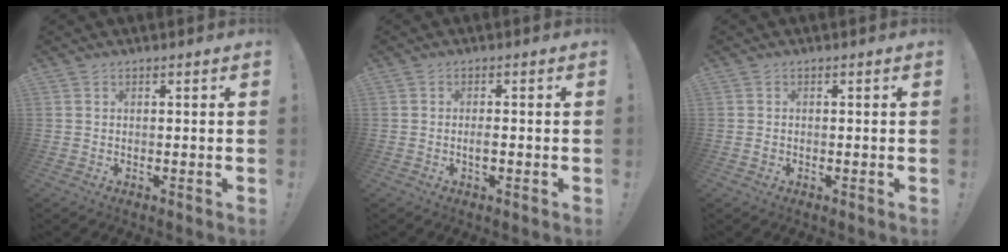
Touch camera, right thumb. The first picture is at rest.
{"total": 2.0, "force": [-0.7, 0.6, 1.8], "torque": [-0.024, 0.000, -0.014]}
{"total": 0.7, "force": [-0.4, 0.5, 0.2], "torque": [-0.005, 0.002, -0.006]}